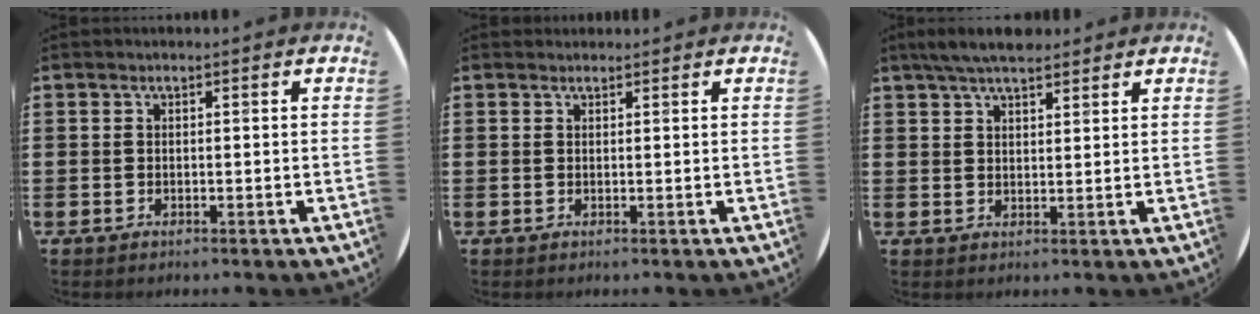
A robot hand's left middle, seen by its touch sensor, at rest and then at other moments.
{"total": 0.5, "force": [0.5, 0.1, -0.1], "torque": [0.011, 0.001, 0.008]}
{"total": 5.0, "force": [4.3, 1.2, 2.3], "torque": [-0.054, -0.002, 0.077]}